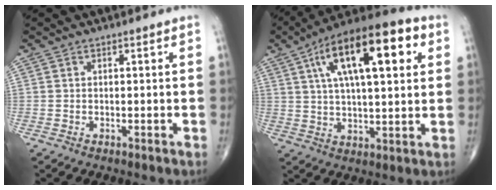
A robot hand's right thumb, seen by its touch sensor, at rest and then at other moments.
{"total": 21.1, "force": [7.5, 8.0, 18.0], "torque": [-0.284, 0.011, 0.114]}